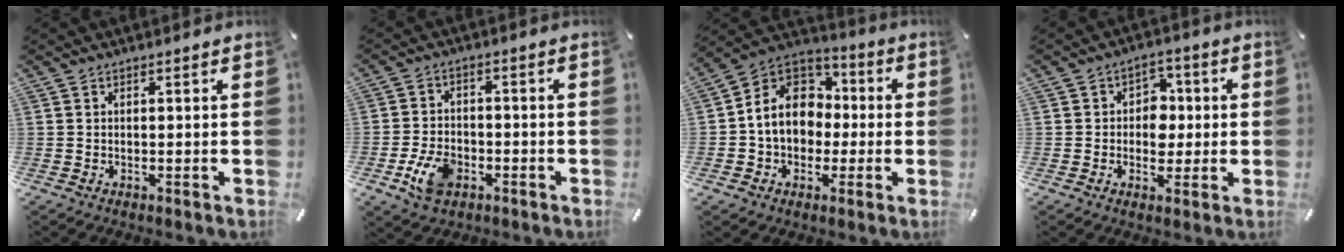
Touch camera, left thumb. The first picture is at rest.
{"total": 8.3, "force": [-3.6, 5.5, 5.1], "torque": [-0.114, 0.012, -0.066]}
{"total": 13.2, "force": [-0.5, 11.4, 6.5], "torque": [-0.141, 0.011, -0.007]}
{"total": 6.9, "force": [-0.2, 6.0, 3.4], "torque": [-0.042, 0.008, -0.007]}